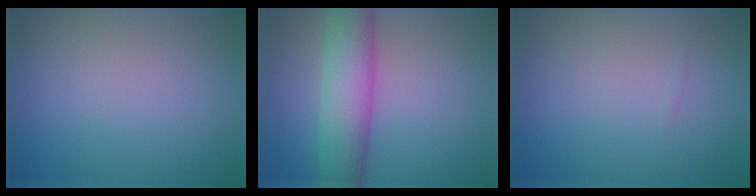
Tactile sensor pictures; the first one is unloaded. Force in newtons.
{"total": 7.1, "press": 7.1, "slide": 0.2}
{"total": 0.0}